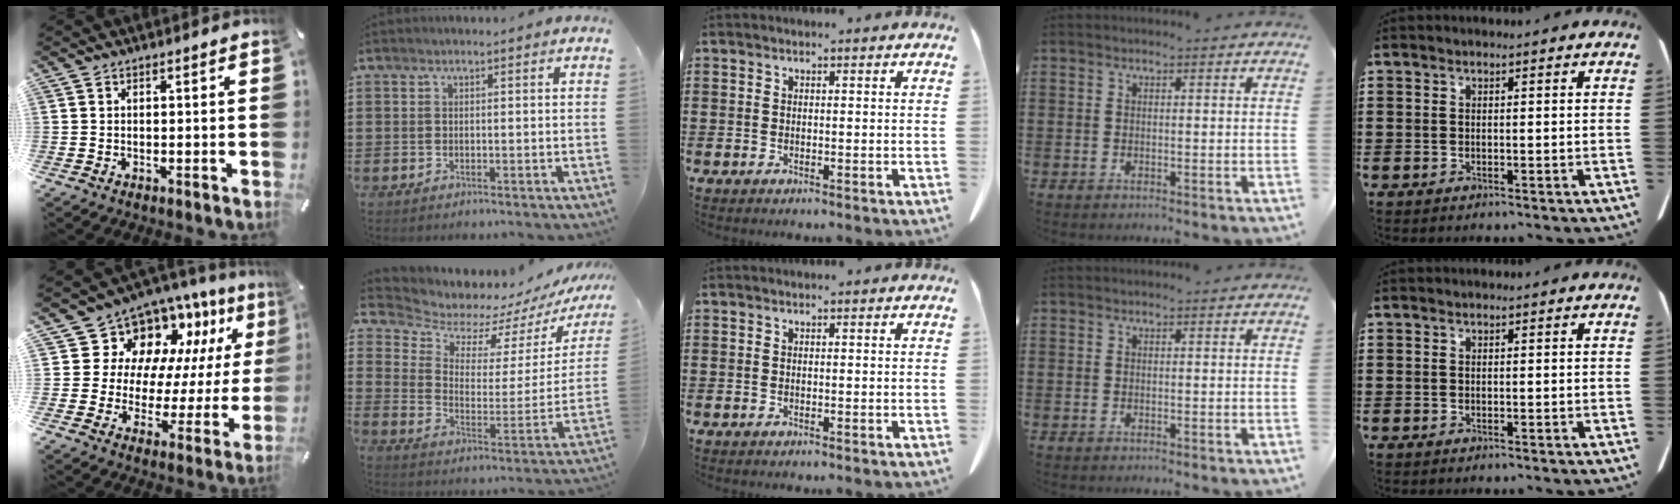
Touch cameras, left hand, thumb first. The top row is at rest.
{"thumb": {"total": 12.8, "force": [8.5, 9.0, 3.3], "torque": [-0.069, -0.083, 0.154]}, "index": {"total": 7.1, "force": [6.6, 2.6, 0.8], "torque": [-0.051, -0.055, 0.114]}}